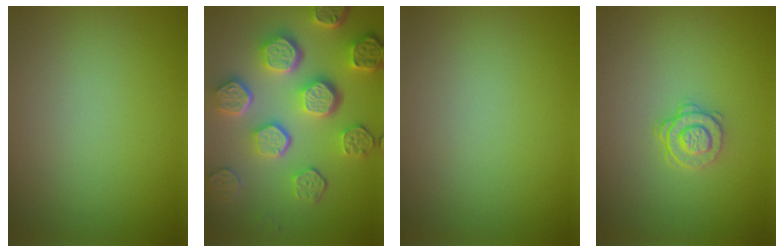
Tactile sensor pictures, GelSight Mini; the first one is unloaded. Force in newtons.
{"total": 8.4, "press": 6.1, "slide": 5.8}
{"total": 0.0}
{"total": 1.7, "press": 1.3, "slide": 1.1}